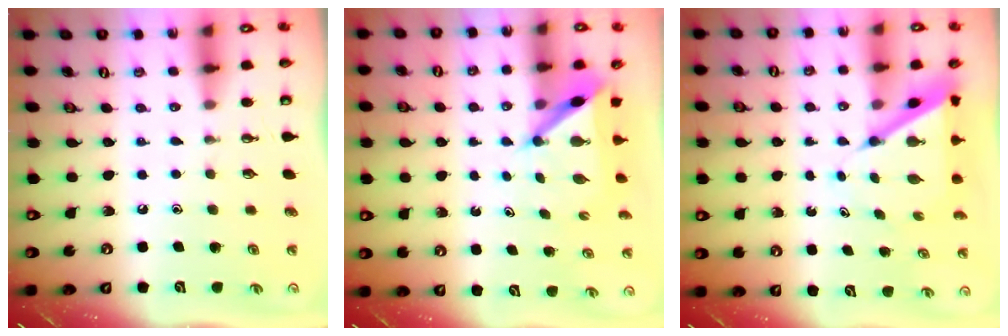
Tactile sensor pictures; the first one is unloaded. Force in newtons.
{"total": 5.8, "press": 5.7, "slide": 0.6}
{"total": 7.0, "press": 7.0, "slide": 0.6}